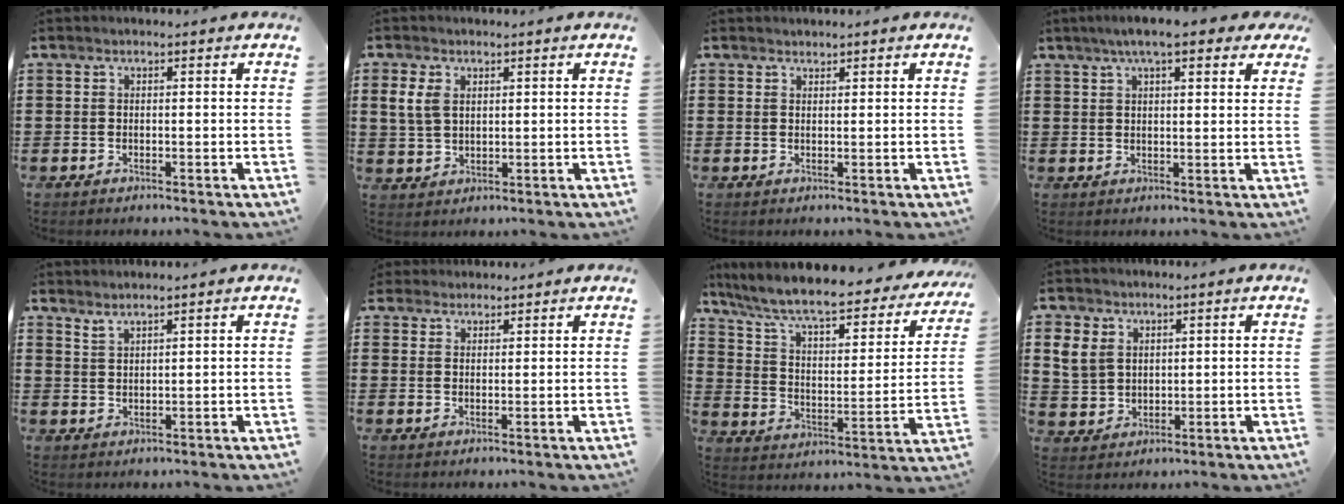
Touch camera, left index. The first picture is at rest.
{"total": 4.0, "force": [1.6, 2.8, 2.4], "torque": [-0.063, 0.008, 0.025]}
{"total": 0.9, "force": [0.9, 0.2, -0.1], "torque": [-0.001, -0.001, 0.019]}
{"total": 6.0, "force": [4.3, 1.0, 4.2], "torque": [-0.083, 0.003, 0.073]}
{"total": 1.8, "force": [1.7, -0.1, 0.3], "torque": [-0.009, 0.001, 0.034]}
{"total": 2.2, "force": [2.0, 0.8, -0.3], "torque": [-0.001, 0.006, 0.040]}
{"total": 7.9, "force": [6.8, 0.9, 4.0], "torque": [-0.106, -0.050, 0.110]}
{"total": 5.1, "force": [2.4, 4.2, 1.6], "torque": [-0.057, 0.013, 0.045]}